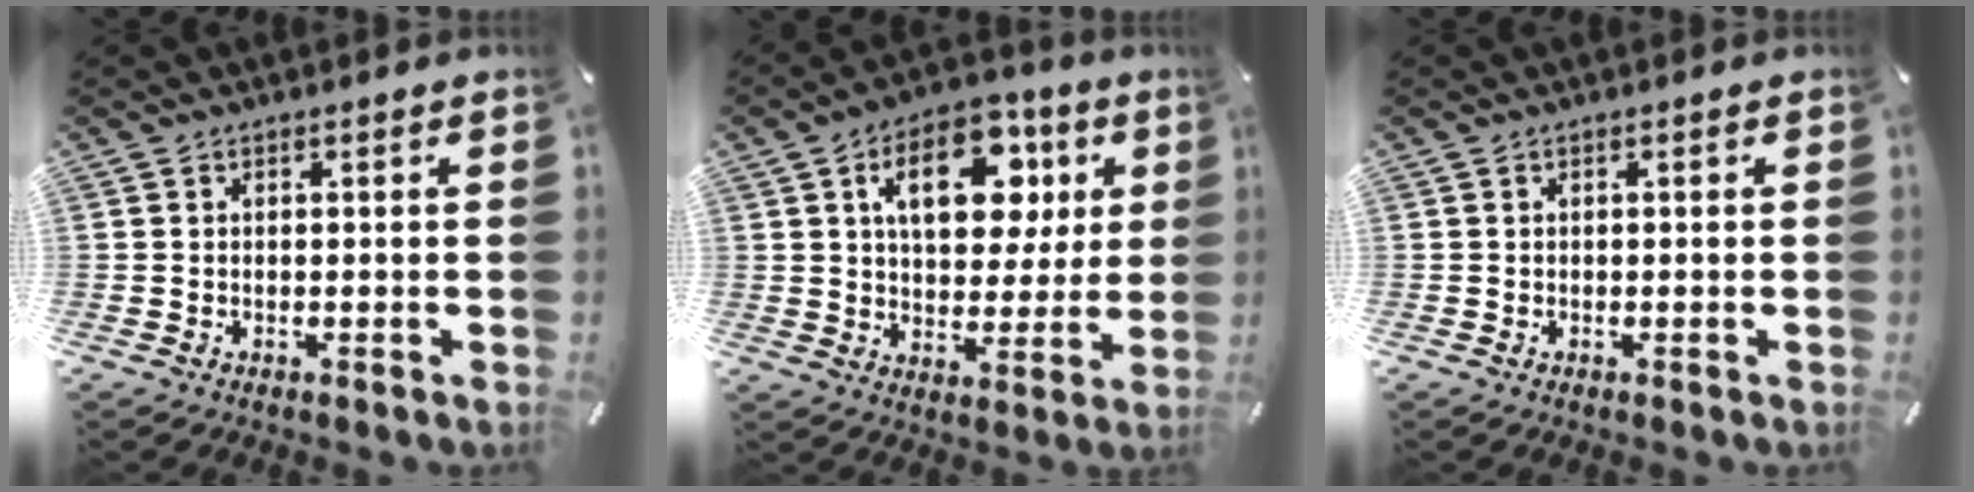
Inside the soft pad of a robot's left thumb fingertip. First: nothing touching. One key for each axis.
{"total": 16.7, "fx": 5.8, "fy": 10.6, "fz": 11.5, "tx": -0.169, "ty": -0.002, "tz": 0.100}
{"total": 0.0}